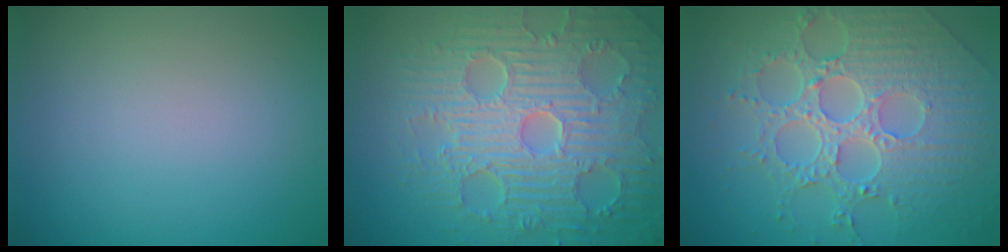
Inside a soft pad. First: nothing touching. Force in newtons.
{"total": 9.3, "press": 6.8, "slide": 6.3}
{"total": 8.1, "press": 6.0, "slide": 5.4}